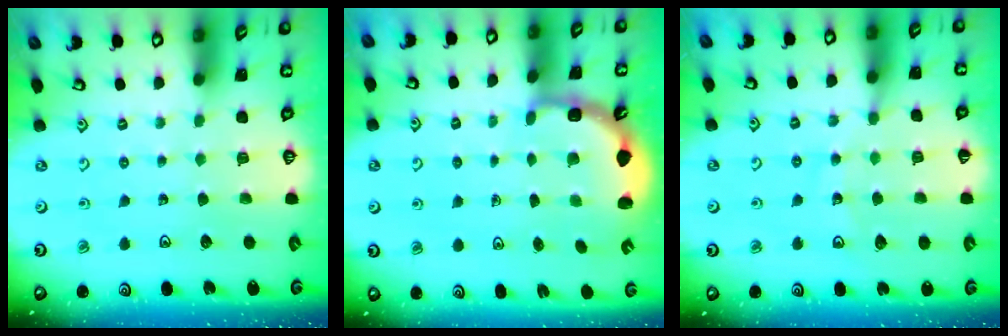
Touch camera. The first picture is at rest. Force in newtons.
{"total": 3.2, "press": 2.5, "slide": 2.0}
{"total": 12.4, "press": 11.9, "slide": 3.6}